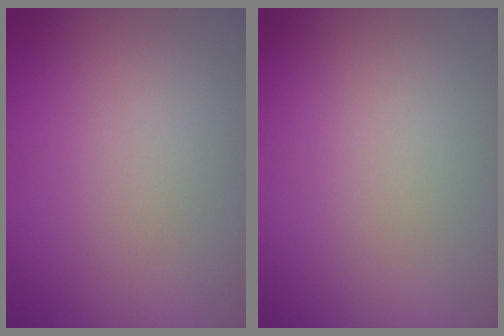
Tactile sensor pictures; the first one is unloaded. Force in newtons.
{"total": 0.0}